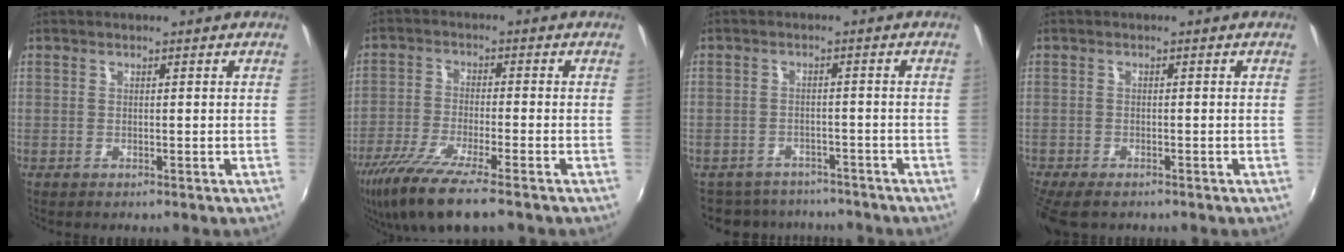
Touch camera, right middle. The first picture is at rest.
{"total": 11.9, "force": [-8.6, 1.3, 8.1], "torque": [-0.180, -0.044, -0.159]}
{"total": 10.8, "force": [-9.4, 4.8, 2.5], "torque": [-0.068, 0.005, -0.130]}
{"total": 6.2, "force": [-4.9, 1.8, 3.3], "torque": [-0.082, -0.034, -0.089]}